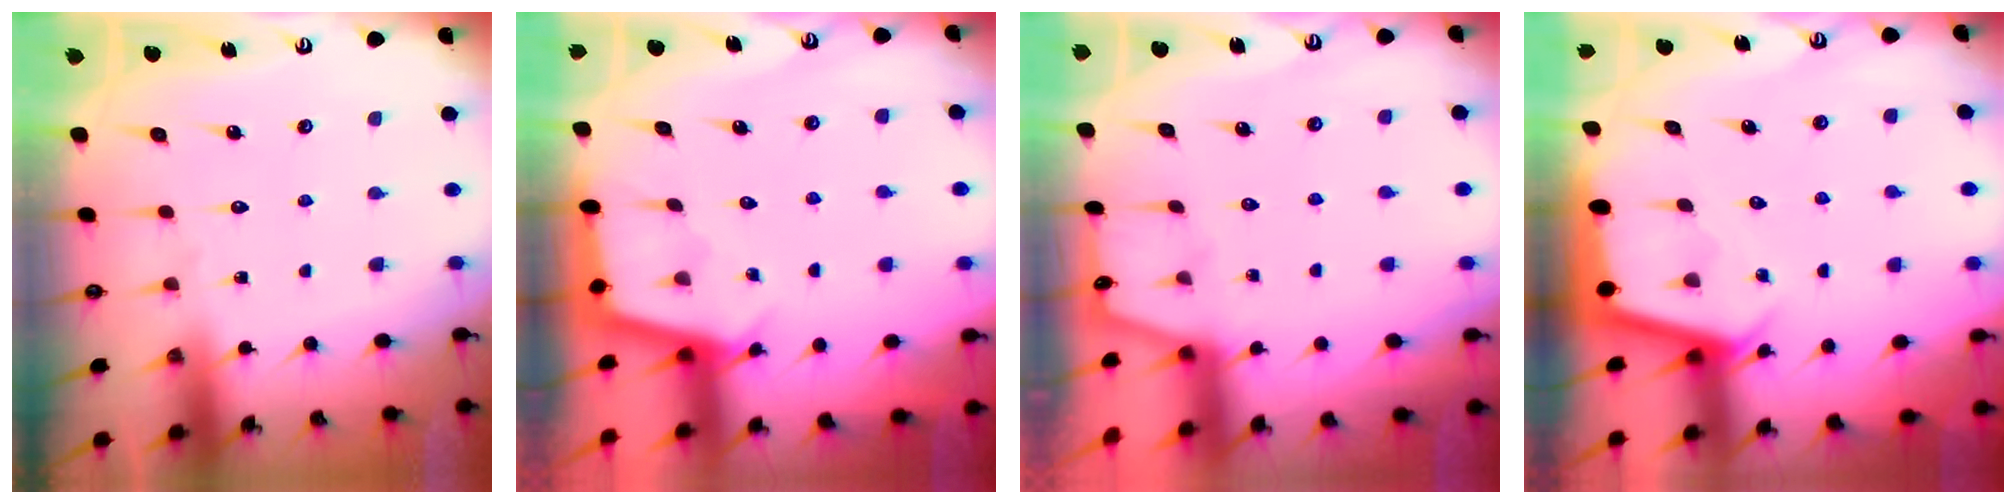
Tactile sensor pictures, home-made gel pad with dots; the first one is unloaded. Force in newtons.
{"total": 3.0, "press": 3.0, "slide": 0.3}
{"total": 0.8, "press": 0.7, "slide": 0.2}
{"total": 2.9, "press": 2.9, "slide": 0.3}